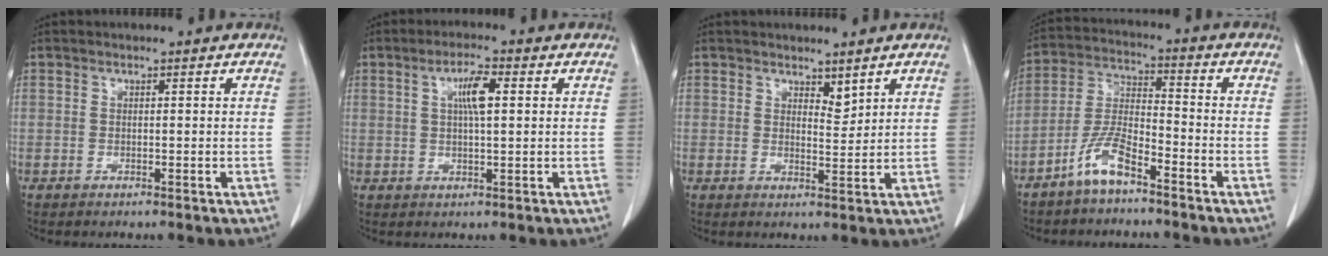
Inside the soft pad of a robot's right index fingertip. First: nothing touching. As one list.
[{"total": 4.7, "force": [1.3, 0.9, 4.4], "torque": [-0.081, 0.004, 0.024]}, {"total": 2.6, "force": [2.2, 1.0, 1.0], "torque": [-0.016, -0.008, 0.041]}, {"total": 7.3, "force": [-5.1, 1.9, 4.9], "torque": [-0.115, 0.001, -0.105]}]